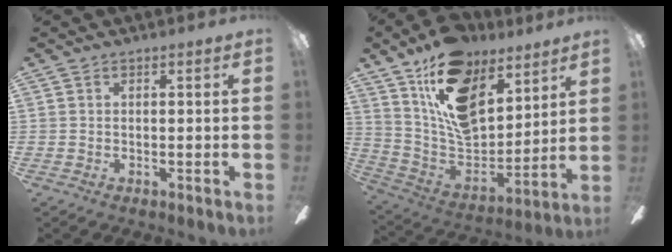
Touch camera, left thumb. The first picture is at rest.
{"total": 19.6, "force": [11.6, 11.3, 11.0], "torque": [-0.204, -0.064, 0.214]}